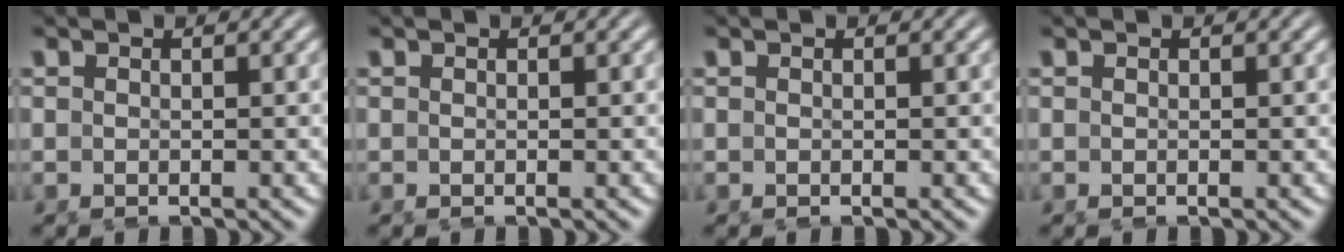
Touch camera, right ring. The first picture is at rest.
{"total": 0.0}
{"total": 0.0}
{"total": 0.0}